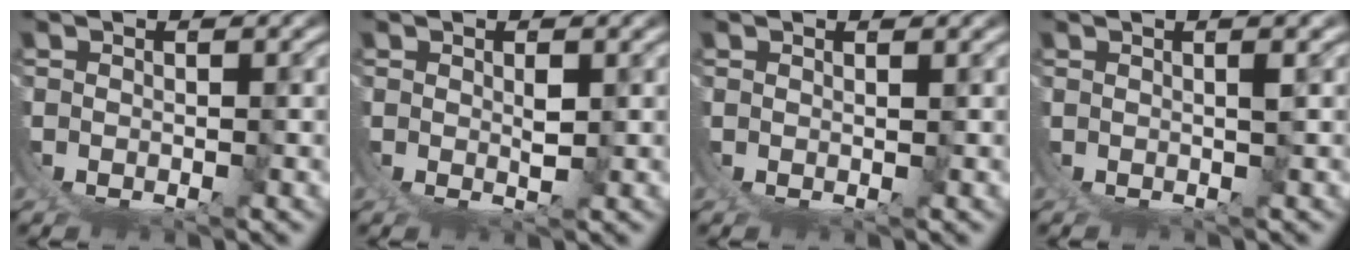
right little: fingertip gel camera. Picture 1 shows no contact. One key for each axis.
{"total": 1.1, "fx": 0.5, "fy": -0.4, "fz": 0.9, "tx": -0.013, "ty": -0.007, "tz": 0.013}
{"total": 0.9, "fx": 0.6, "fy": -0.7, "fz": 0.1, "tx": 0.003, "ty": 0.001, "tz": 0.012}
{"total": 1.7, "fx": 0.8, "fy": -0.9, "fz": 1.1, "tx": -0.004, "ty": 0.010, "tz": 0.014}